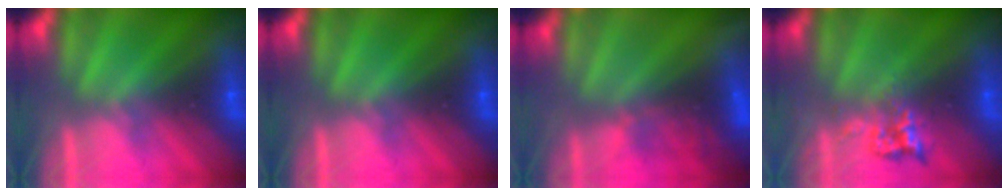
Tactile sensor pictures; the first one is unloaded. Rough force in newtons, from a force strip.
{"total": 0.0}
{"total": 4.5}
{"total": 2.3}